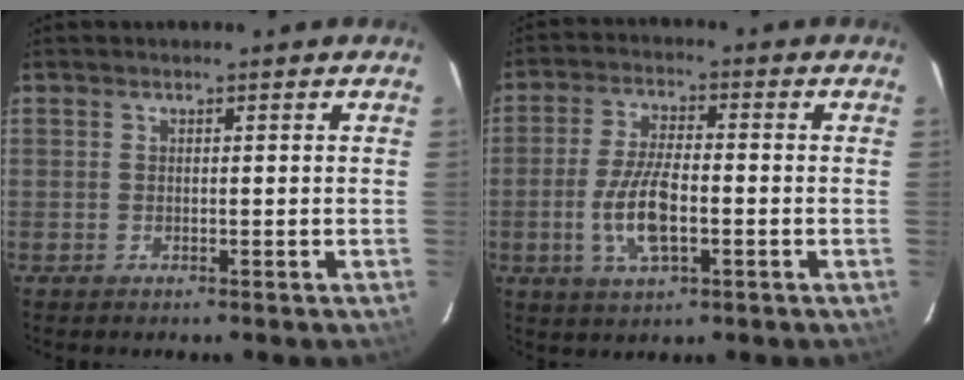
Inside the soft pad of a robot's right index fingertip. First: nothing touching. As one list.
[{"total": 9.3, "force": [-2.3, 3.5, 8.3], "torque": [-0.172, -0.003, -0.043]}]